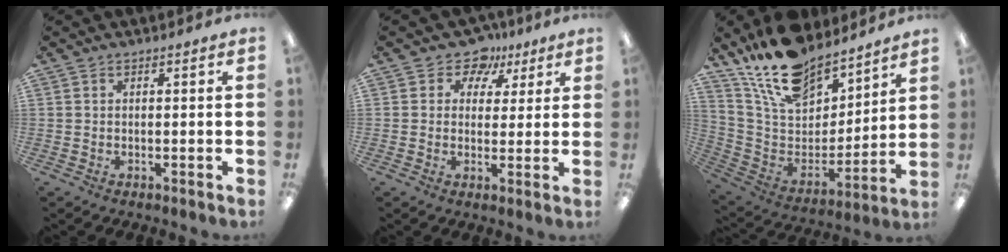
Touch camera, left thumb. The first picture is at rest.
{"total": 7.2, "force": [4.8, 5.1, 1.8], "torque": [-0.034, -0.029, 0.084]}
{"total": 19.4, "force": [15.9, 8.4, 7.2], "torque": [-0.157, -0.101, 0.290]}